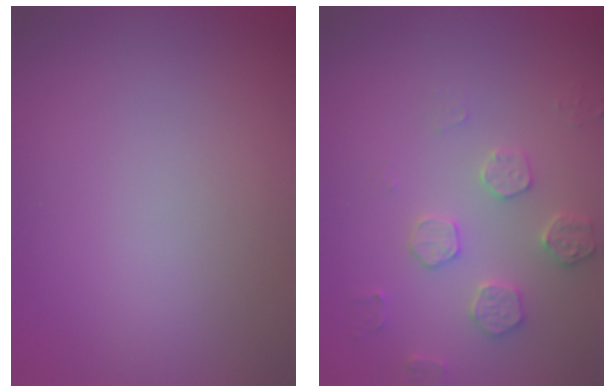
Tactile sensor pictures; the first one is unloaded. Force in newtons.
{"total": 2.7, "press": 2.7, "slide": 0.5}